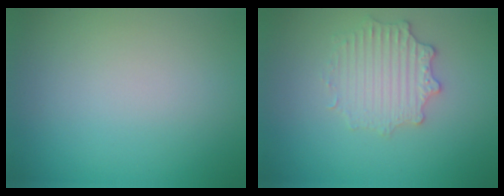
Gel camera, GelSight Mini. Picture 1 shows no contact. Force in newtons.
{"total": 2.7, "press": 2.6, "slide": 0.5}